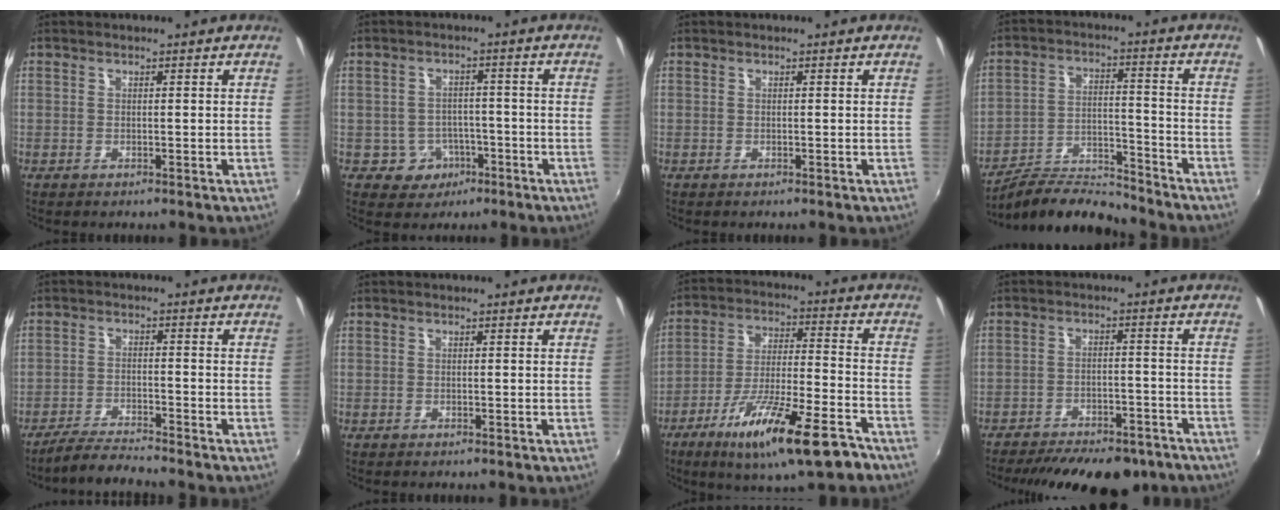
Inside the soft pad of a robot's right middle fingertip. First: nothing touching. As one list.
[{"total": 5.5, "force": [-2.6, 4.7, 0.9], "torque": [-0.030, 0.012, -0.028]}, {"total": 0.0}, {"total": 10.9, "force": [-10.5, 1.8, 2.3], "torque": [-0.057, 0.006, -0.183]}, {"total": 5.3, "force": [-5.0, -0.2, 1.5], "torque": [-0.052, -0.007, -0.095]}, {"total": 0.0}, {"total": 18.1, "force": [-11.5, 3.0, 13.6], "torque": [-0.246, -0.043, -0.190]}, {"total": 19.5, "force": [-15.4, 7.2, 9.6], "torque": [-0.190, -0.025, -0.199]}]